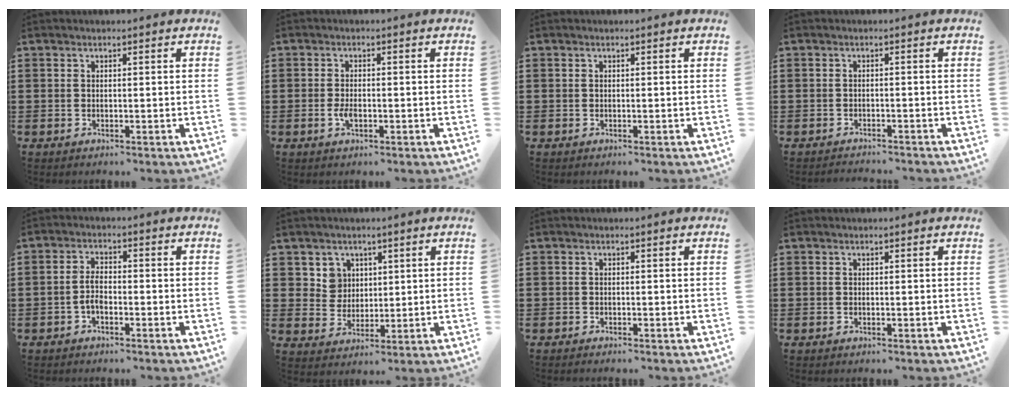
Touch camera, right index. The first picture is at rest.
{"total": 2.4, "force": [-0.7, 1.0, 2.1], "torque": [-0.047, -0.002, -0.015]}
{"total": 0.0}
{"total": 1.3, "force": [-1.3, -0.1, -0.1], "torque": [-0.003, 0.000, -0.027]}
{"total": 3.0, "force": [-1.3, 1.3, 2.4], "torque": [-0.060, 0.000, -0.029]}
{"total": 4.7, "force": [2.2, 4.2, 0.5], "torque": [-0.024, 0.013, 0.040]}
{"total": 0.7, "force": [-0.6, -0.1, 0.0], "torque": [-0.002, -0.004, -0.013]}
{"total": 0.0}